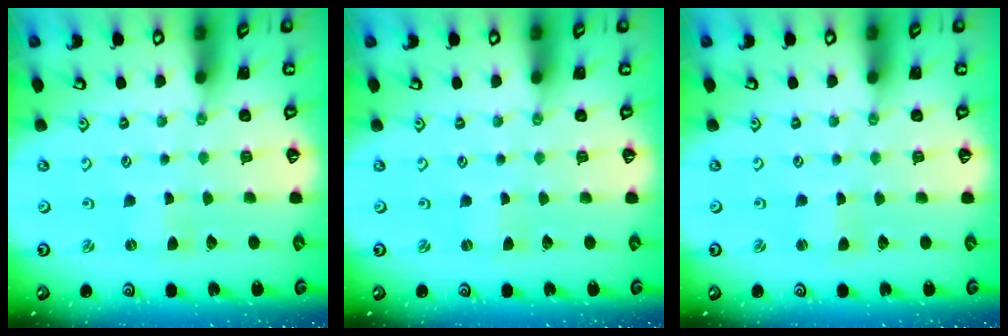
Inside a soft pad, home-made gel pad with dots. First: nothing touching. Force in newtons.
{"total": 0.0}
{"total": 1.1, "press": 1.1, "slide": 0.1}